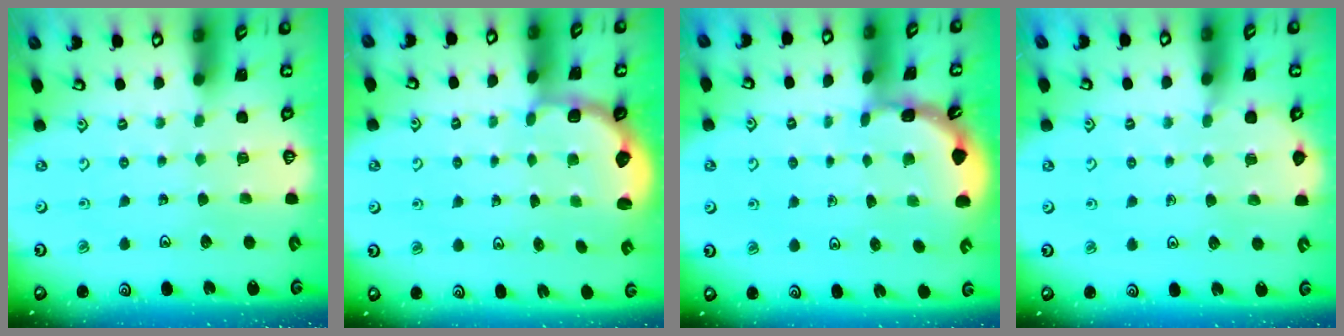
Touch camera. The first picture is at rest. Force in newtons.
{"total": 2.9, "press": 2.4, "slide": 1.6}
{"total": 1.7, "press": 1.6, "slide": 0.1}
{"total": 4.1, "press": 4.1, "slide": 0.5}